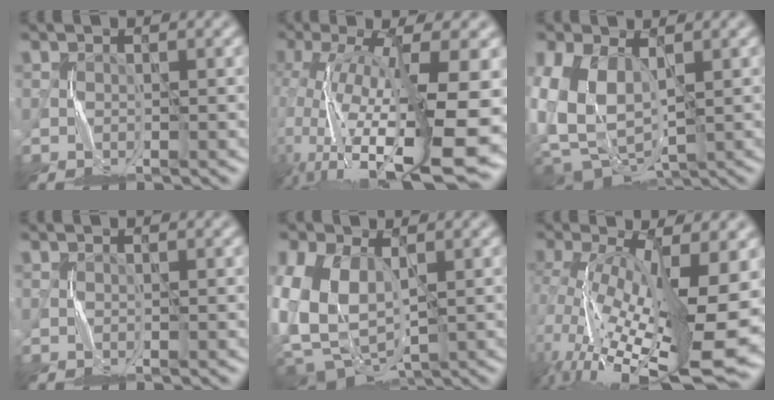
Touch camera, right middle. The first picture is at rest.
{"total": 16.5, "force": [-2.6, 4.9, 15.5], "torque": [-0.287, -0.025, -0.022]}
{"total": 10.2, "force": [0.9, 7.0, 7.4], "torque": [-0.161, -0.018, 0.032]}
{"total": 0.0}
{"total": 11.3, "force": [0.8, 7.9, 8.0], "torque": [-0.174, -0.017, 0.029]}
{"total": 14.8, "force": [-2.0, 5.0, 13.7], "torque": [-0.256, -0.021, -0.019]}